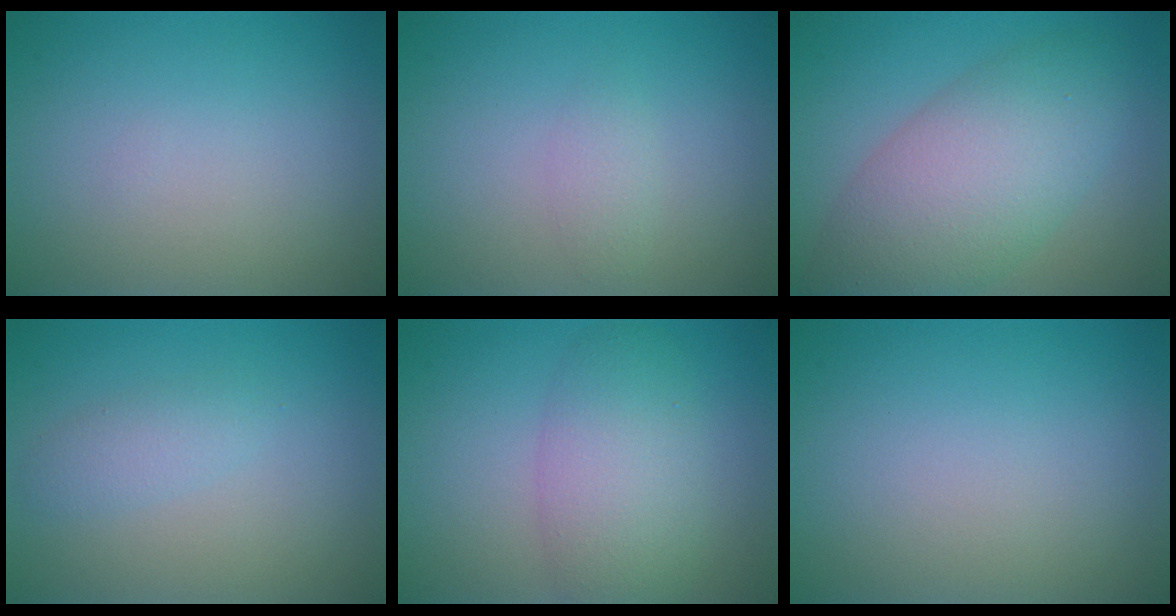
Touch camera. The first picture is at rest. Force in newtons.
{"total": 1.2, "press": 1.2, "slide": 0.0}
{"total": 8.1, "press": 8.1, "slide": 0.3}
{"total": 1.5, "press": 1.5, "slide": 0.1}
{"total": 5.0, "press": 5.0, "slide": 0.3}
{"total": 0.0}